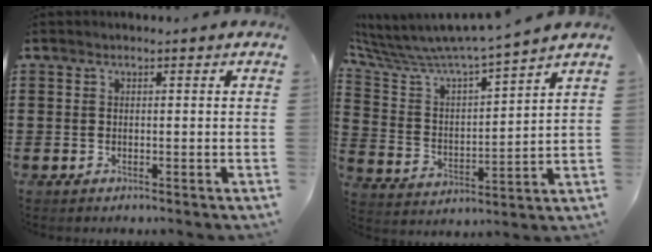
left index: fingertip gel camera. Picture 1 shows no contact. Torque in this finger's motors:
{"motor_torque": [1.34, 0.80, 0.32, 0.14]}